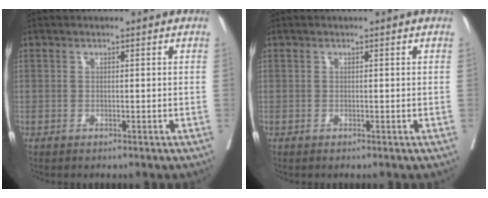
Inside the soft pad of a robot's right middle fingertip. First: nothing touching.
{"total": 0.0}